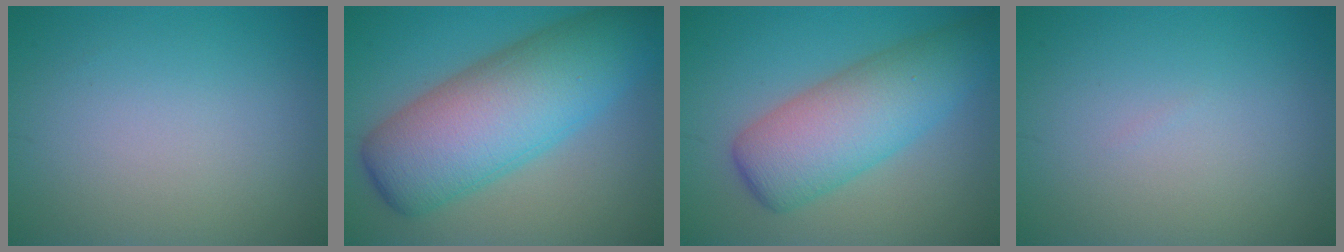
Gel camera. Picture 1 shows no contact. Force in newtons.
{"total": 11.5, "press": 11.5, "slide": 0.1}
{"total": 7.6, "press": 7.6, "slide": 0.2}
{"total": 0.0}